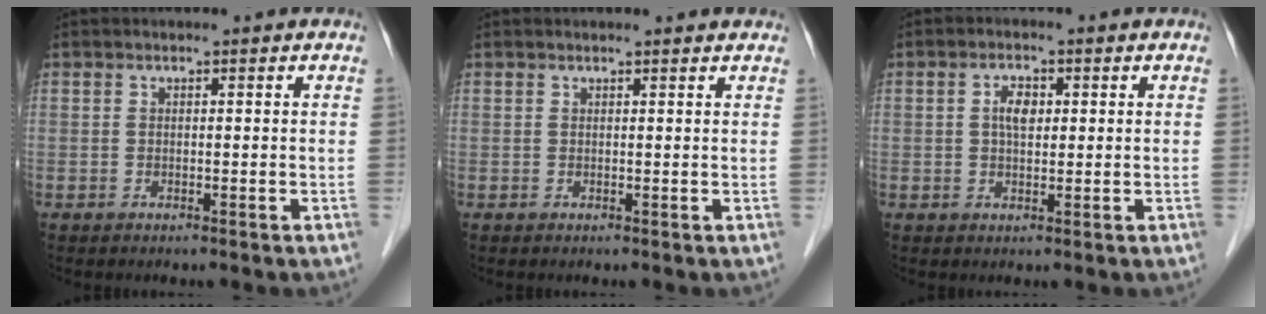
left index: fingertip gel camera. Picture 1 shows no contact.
{"total": 2.9, "force": [2.8, 0.2, 0.7], "torque": [-0.012, 0.011, 0.024]}
{"total": 2.9, "force": [0.6, 1.5, 2.5], "torque": [-0.049, 0.007, 0.011]}